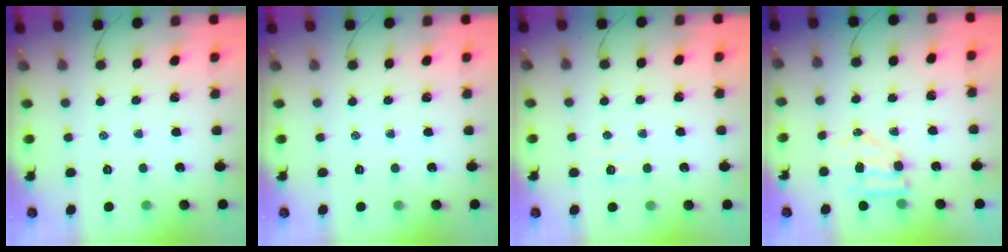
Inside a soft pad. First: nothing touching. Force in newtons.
{"total": 0.0}
{"total": 2.3, "press": 2.1, "slide": 0.8}
{"total": 5.1, "press": 5.0, "slide": 0.8}